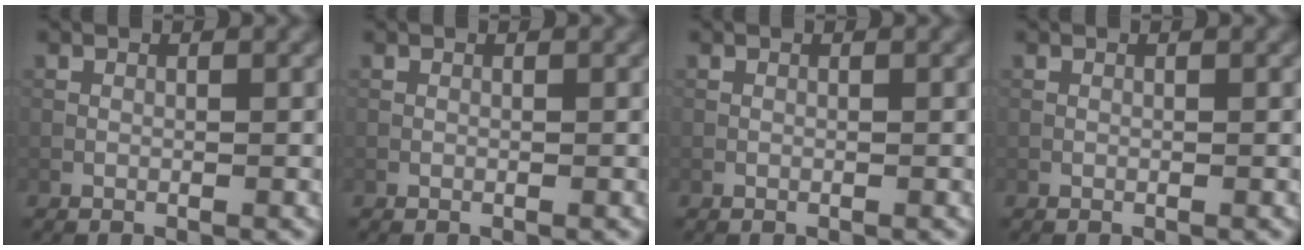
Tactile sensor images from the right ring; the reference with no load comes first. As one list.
[{"total": 0.0}, {"total": 0.0}, {"total": 0.0}]